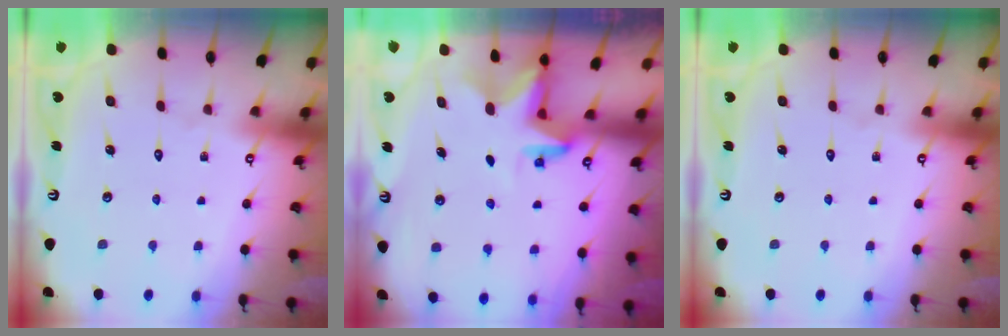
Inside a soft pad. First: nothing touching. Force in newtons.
{"total": 2.9, "press": 2.9, "slide": 0.2}
{"total": 0.0}